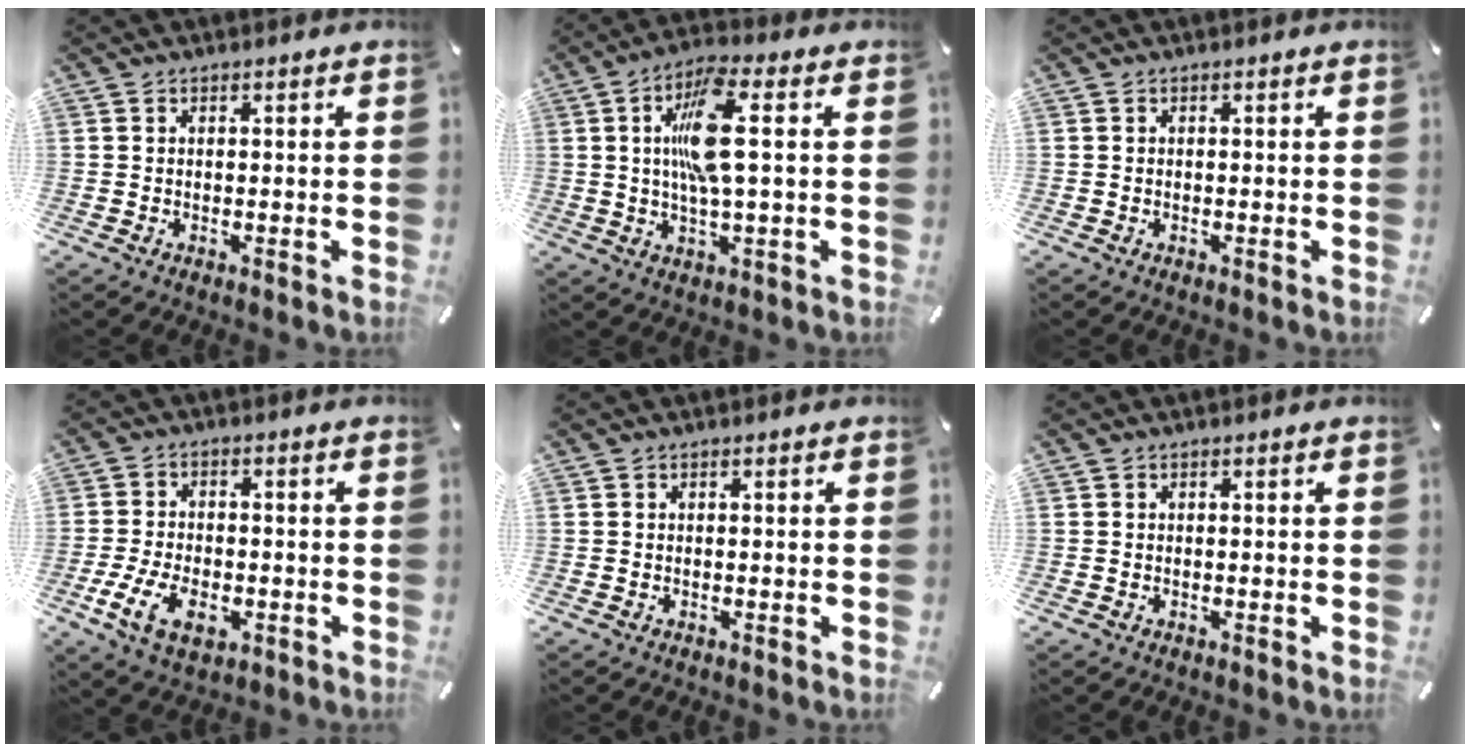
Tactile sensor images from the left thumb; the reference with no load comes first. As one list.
[{"total": 11.6, "force": [1.8, 3.1, 11.0], "torque": [-0.218, -0.002, 0.022]}, {"total": 0.0}, {"total": 9.4, "force": [-3.5, 5.5, 6.8], "torque": [-0.152, 0.002, -0.062]}, {"total": 0.0}, {"total": 0.0}]